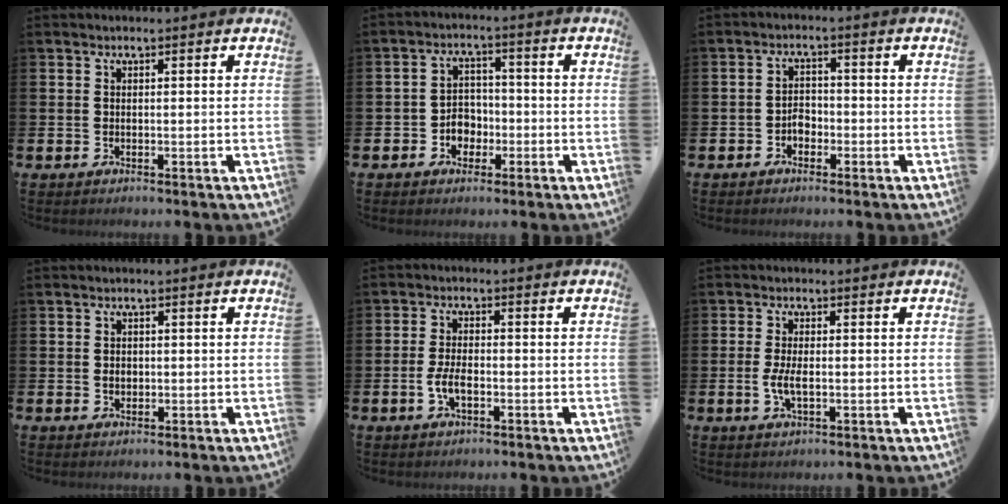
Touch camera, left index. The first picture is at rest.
{"total": 3.6, "force": [-1.5, 3.1, 1.2], "torque": [-0.024, 0.002, -0.036]}
{"total": 2.2, "force": [-1.3, 1.6, 0.9], "torque": [-0.012, 0.004, -0.030]}
{"total": 1.2, "force": [0.1, 1.0, 0.7], "torque": [0.000, 0.002, -0.004]}
{"total": 3.4, "force": [-0.9, 1.6, 2.9], "torque": [-0.043, 0.003, -0.018]}
{"total": 3.1, "force": [-0.4, 1.2, 2.8], "torque": [-0.050, -0.004, -0.011]}